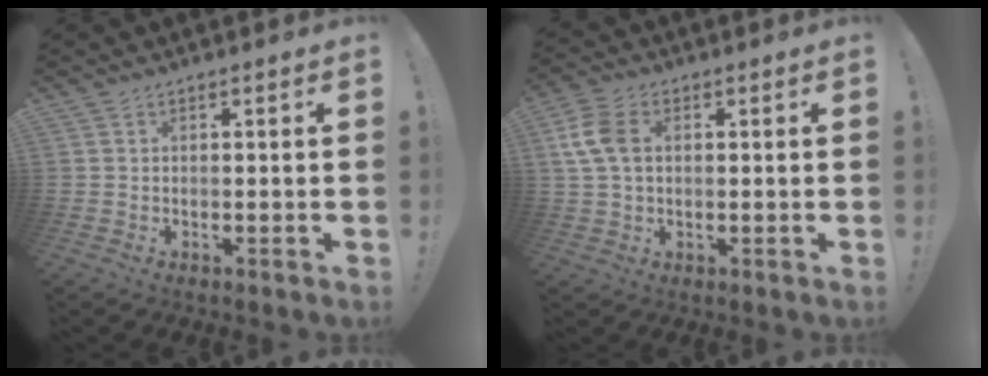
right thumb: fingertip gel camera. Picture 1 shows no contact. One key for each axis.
{"total": 9.7, "fx": 1.7, "fy": 6.7, "fz": 6.8, "tx": -0.150, "ty": 0.012, "tz": 0.036}